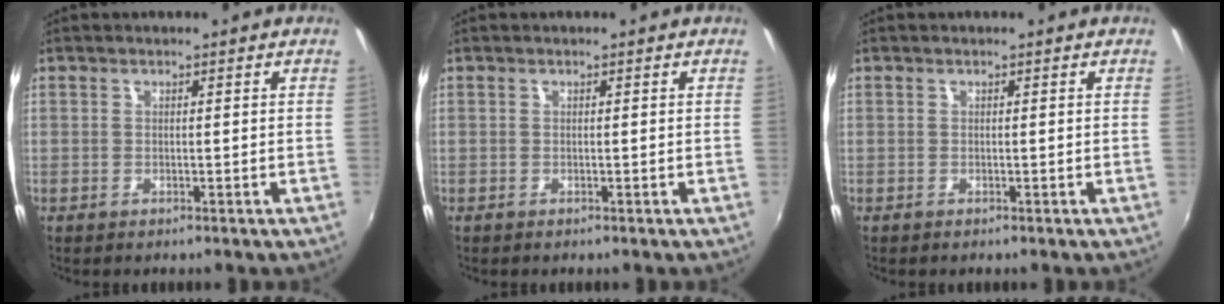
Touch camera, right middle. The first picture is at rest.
{"total": 0.0}
{"total": 0.0}